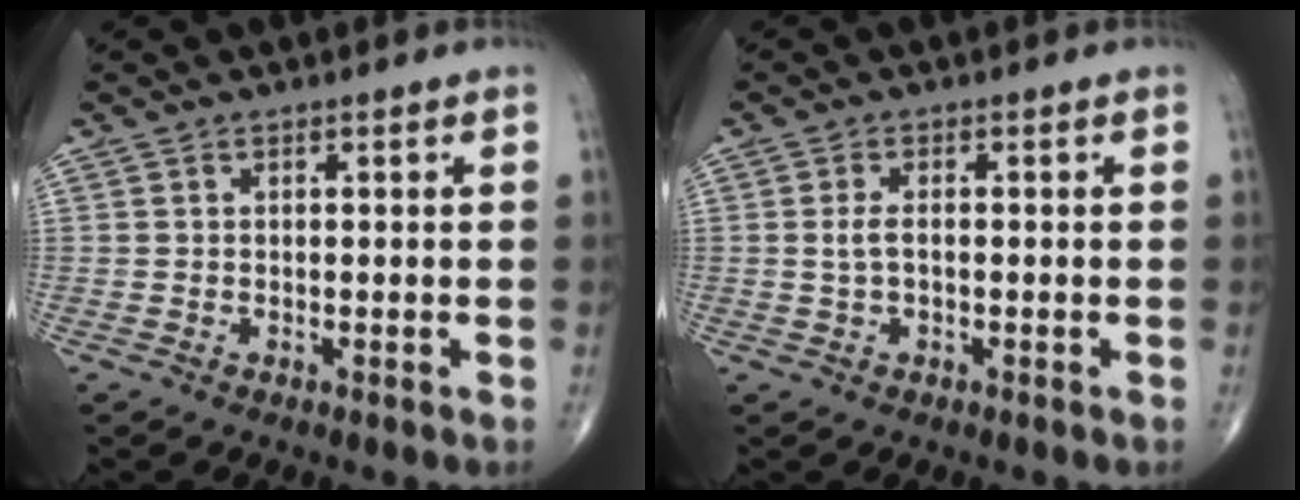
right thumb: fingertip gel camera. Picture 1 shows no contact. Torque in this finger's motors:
{"motor_torque": [-0.60, 0.18, -0.35, -0.18, 0.09]}